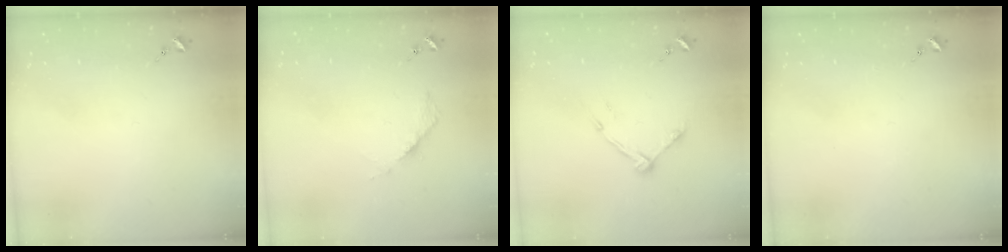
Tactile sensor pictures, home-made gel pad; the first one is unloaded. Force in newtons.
{"total": 3.6, "press": 3.6, "slide": 0.5}
{"total": 8.7, "press": 8.7, "slide": 0.5}
{"total": 0.0}